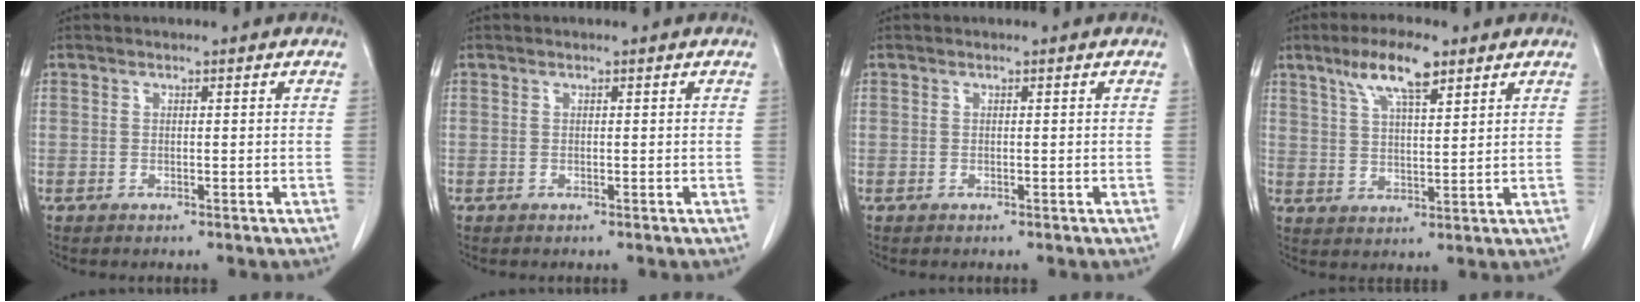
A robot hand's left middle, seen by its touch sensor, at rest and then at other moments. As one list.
[{"total": 0.0}, {"total": 0.0}, {"total": 8.1, "force": [5.2, 1.8, 6.0], "torque": [-0.117, 0.009, 0.095]}]